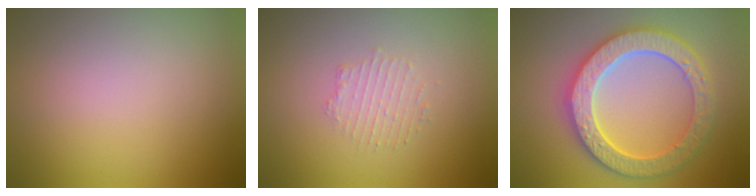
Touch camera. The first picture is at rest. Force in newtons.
{"total": 1.3, "press": 0.7, "slide": 1.1}
{"total": 6.4, "press": 6.3, "slide": 1.4}